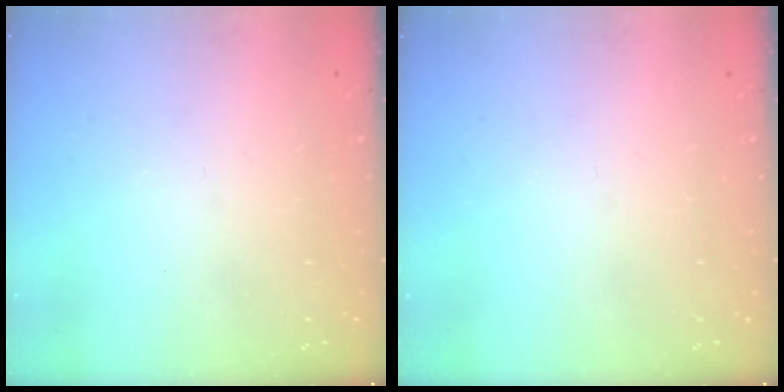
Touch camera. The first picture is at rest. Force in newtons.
{"total": 0.0}